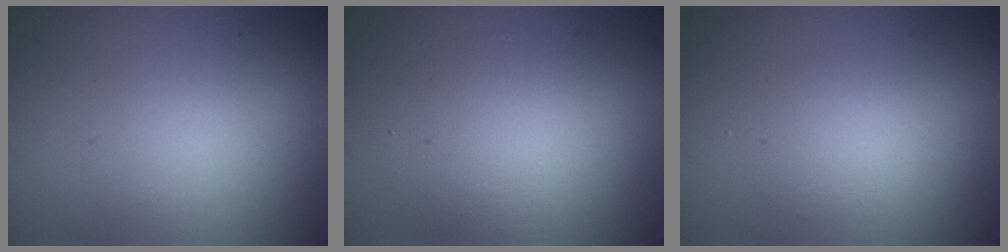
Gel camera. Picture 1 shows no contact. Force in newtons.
{"total": 3.9, "press": 3.9, "slide": 0.4}
{"total": 1.5, "press": 1.5, "slide": 0.1}